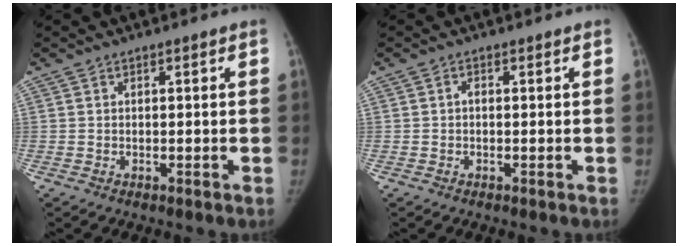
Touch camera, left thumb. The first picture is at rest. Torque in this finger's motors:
{"motor_torque": [-0.15, 0.21, -0.33, 0.22, 0.00]}